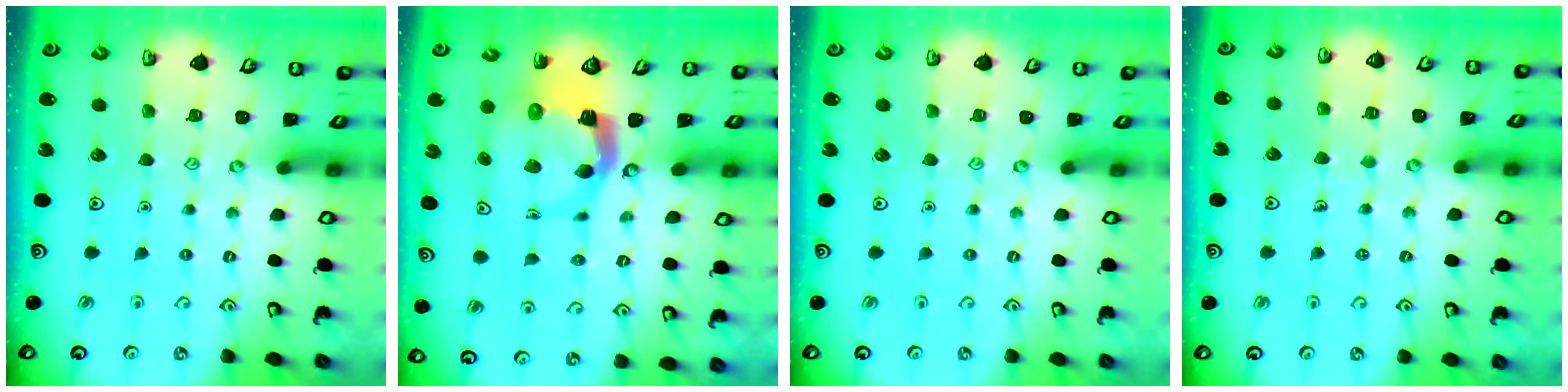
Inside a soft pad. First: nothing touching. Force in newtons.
{"total": 5.7, "press": 5.6, "slide": 1.0}
{"total": 0.0}
{"total": 3.8, "press": 3.8, "slide": 0.3}